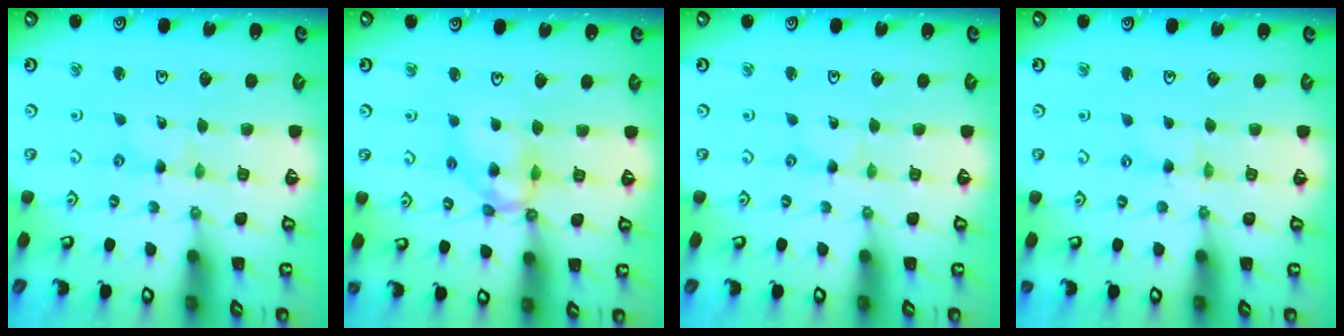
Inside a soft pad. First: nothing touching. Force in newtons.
{"total": 12.1, "press": 12.0, "slide": 1.1}
{"total": 0.0}
{"total": 0.0}